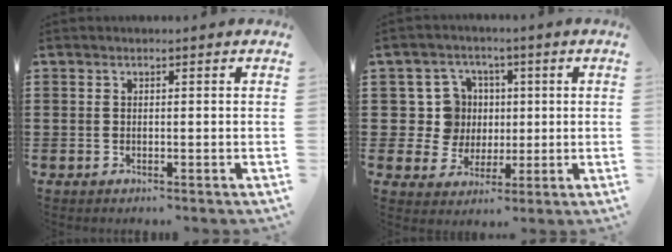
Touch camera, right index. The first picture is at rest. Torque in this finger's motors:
{"motor_torque": [-0.45, 0.45, 0.00, 0.00]}